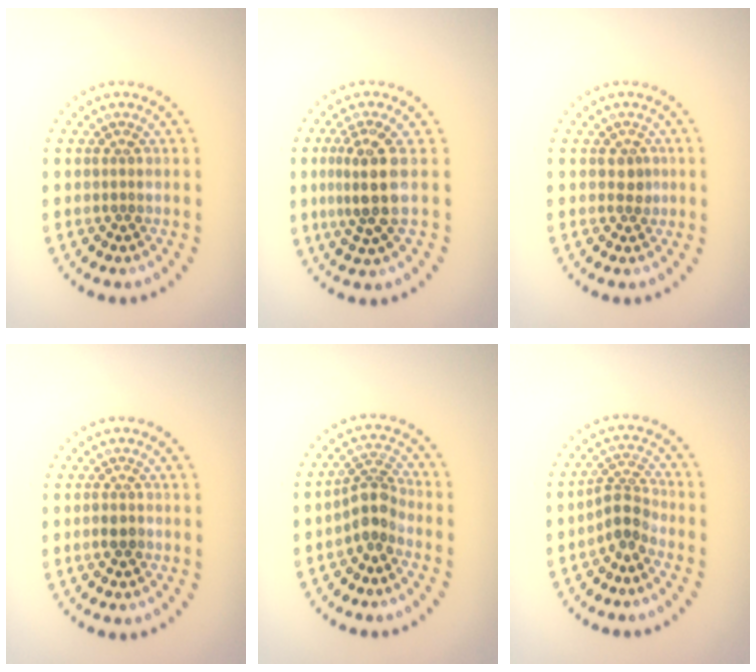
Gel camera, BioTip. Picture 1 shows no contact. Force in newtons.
{"total": 3.8, "press": 3.3, "slide": 2.0}
{"total": 1.1, "press": 0.9, "slide": 0.6}
{"total": 1.3, "press": 1.2, "slide": 0.4}
{"total": 2.7, "press": 2.1, "slide": 1.8}
{"total": 2.4, "press": 1.7, "slide": 1.8}